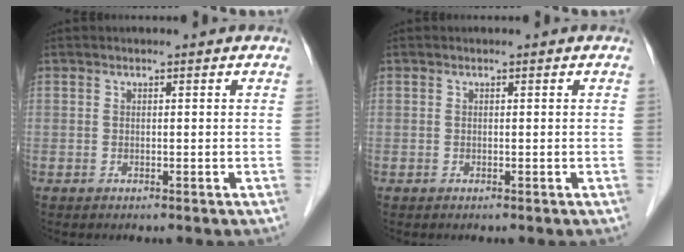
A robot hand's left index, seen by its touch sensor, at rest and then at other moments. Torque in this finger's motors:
{"motor_torque": [0.00, 0.00, -0.02, 0.00]}